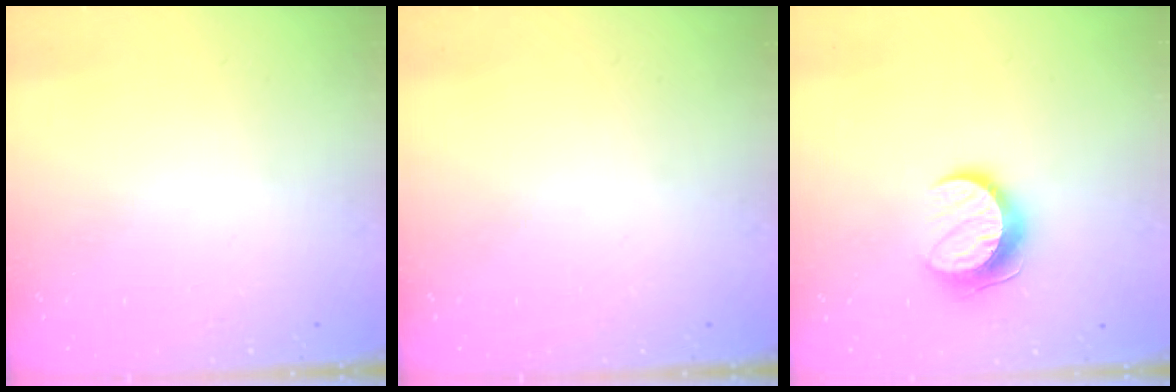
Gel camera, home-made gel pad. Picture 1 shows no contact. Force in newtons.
{"total": 0.0}
{"total": 9.8, "press": 9.8, "slide": 0.7}